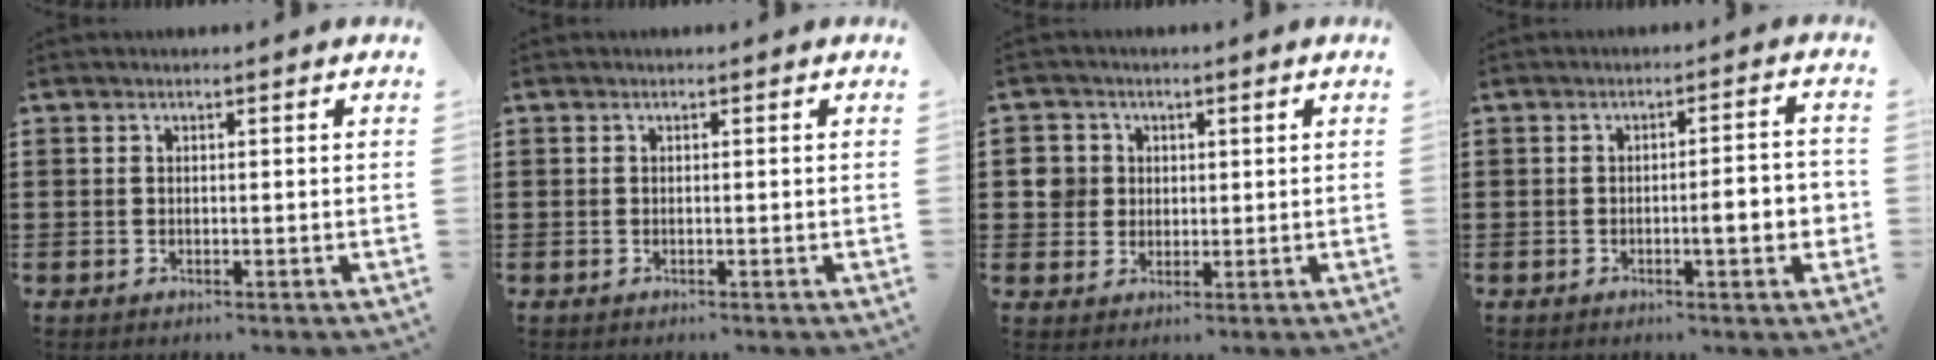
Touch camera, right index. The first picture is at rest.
{"total": 0.0}
{"total": 4.3, "force": [0.8, 4.1, 0.9], "torque": [-0.037, 0.015, 0.015]}
{"total": 5.1, "force": [-1.0, 0.7, 4.9], "torque": [-0.065, -0.007, -0.020]}